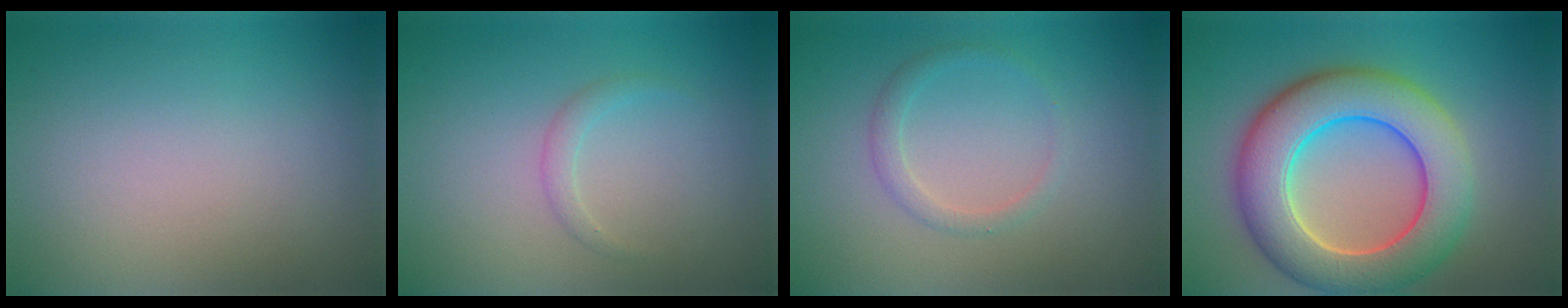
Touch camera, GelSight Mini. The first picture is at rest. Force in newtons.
{"total": 1.1, "press": 1.1, "slide": 0.0}
{"total": 1.5, "press": 1.5, "slide": 0.1}
{"total": 10.0, "press": 10.0, "slide": 0.4}